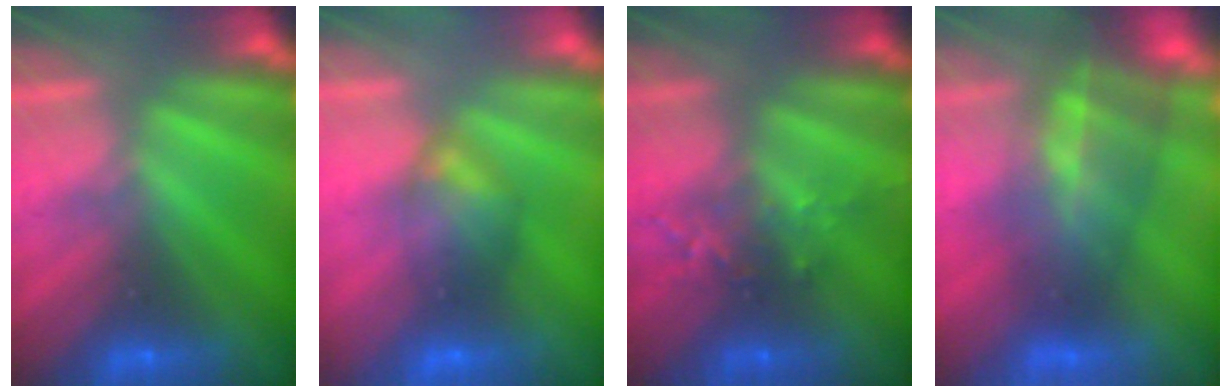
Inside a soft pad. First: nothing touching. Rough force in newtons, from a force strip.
{"total": 2.9}
{"total": 2.6}
{"total": 7.5}